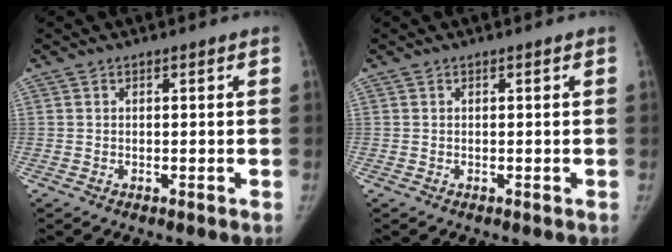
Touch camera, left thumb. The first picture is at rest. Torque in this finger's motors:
{"motor_torque": [-0.12, -0.08, -0.13, 0.14, 0.00]}